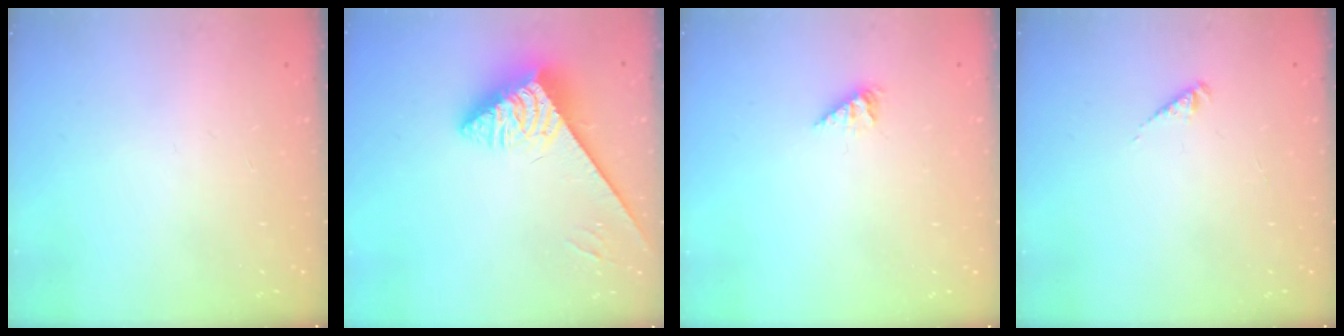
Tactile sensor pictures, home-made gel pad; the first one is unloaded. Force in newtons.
{"total": 3.8, "press": 3.8, "slide": 0.5}
{"total": 1.8, "press": 1.7, "slide": 0.3}
{"total": 2.5, "press": 2.5, "slide": 0.5}